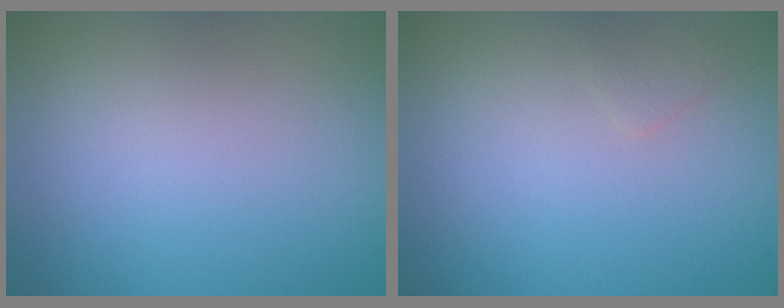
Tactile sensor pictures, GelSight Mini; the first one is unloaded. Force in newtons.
{"total": 0.7, "press": 0.7, "slide": 0.0}